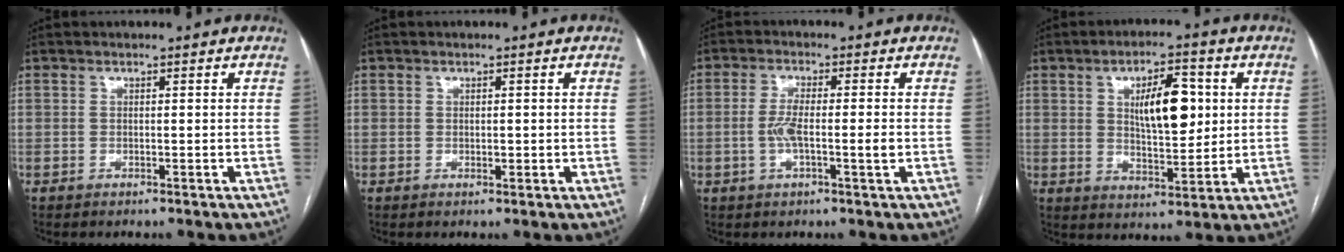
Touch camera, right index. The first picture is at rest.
{"total": 1.2, "force": [0.0, 0.9, 0.9], "torque": [-0.010, -0.001, 0.002]}
{"total": 5.3, "force": [-0.8, 0.7, 5.2], "torque": [-0.104, 0.002, -0.015]}
{"total": 10.0, "force": [2.3, 3.7, 9.0], "torque": [-0.143, 0.007, 0.043]}